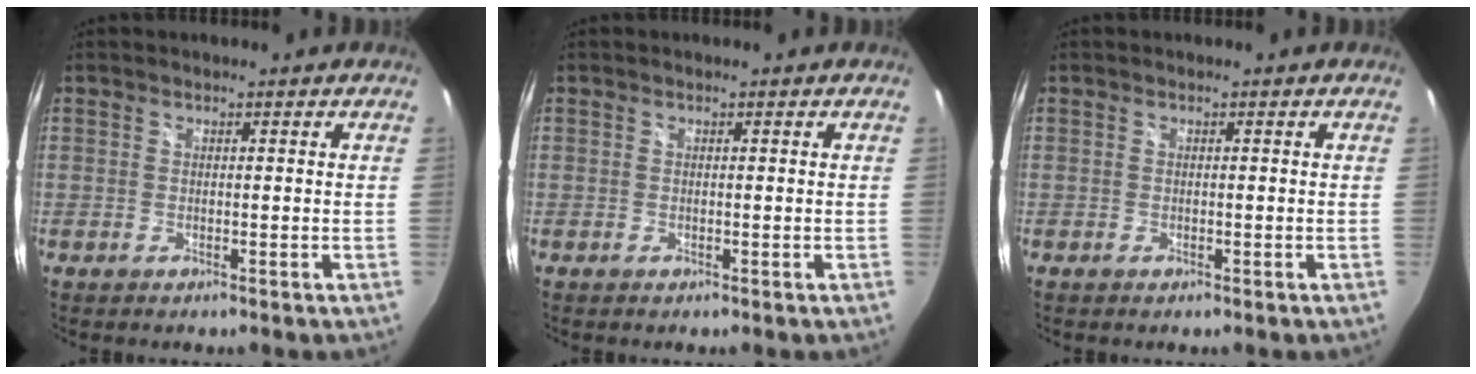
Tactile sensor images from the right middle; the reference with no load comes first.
{"total": 0.0}
{"total": 0.0}